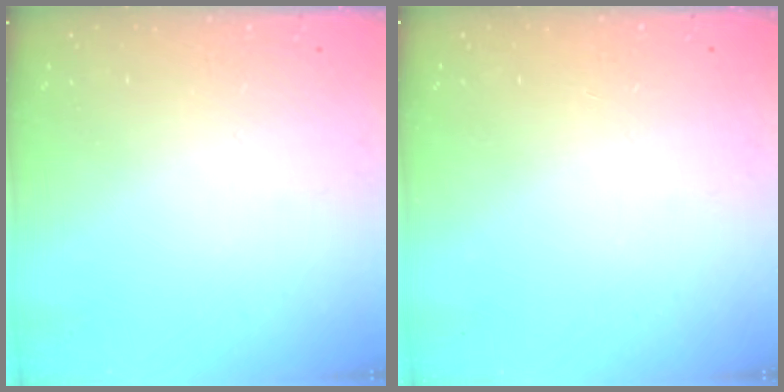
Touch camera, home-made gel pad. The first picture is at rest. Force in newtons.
{"total": 0.0}